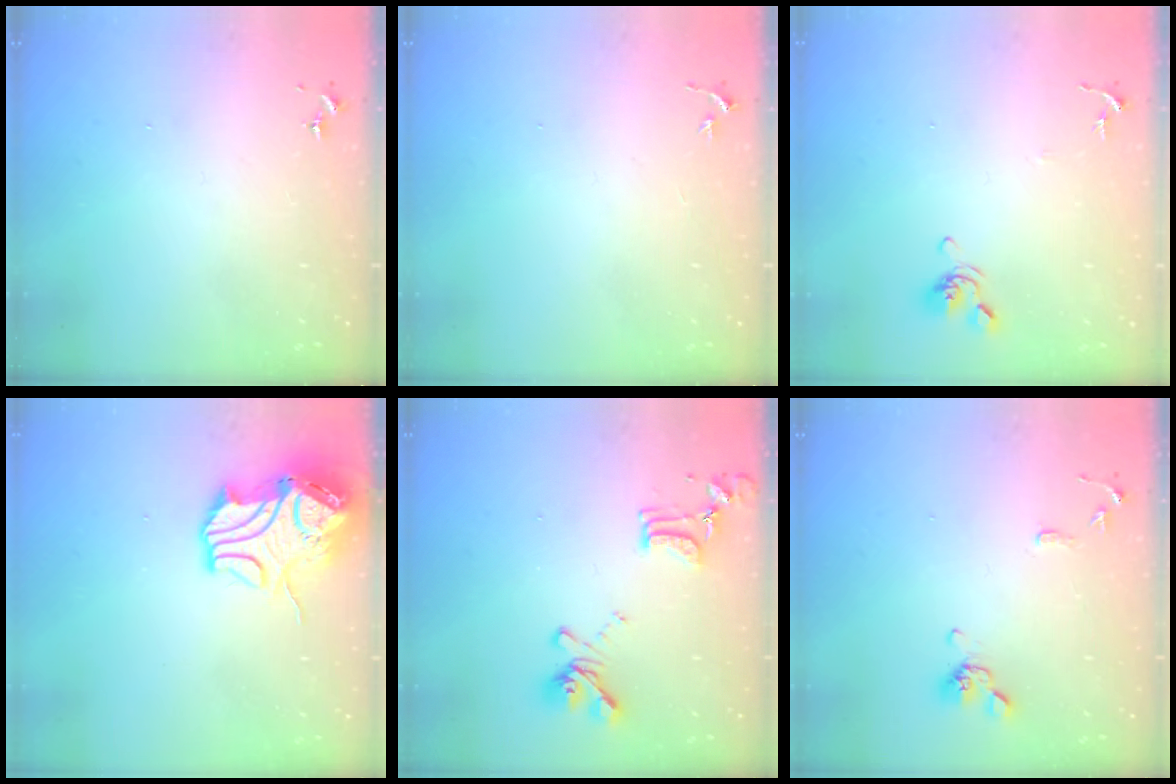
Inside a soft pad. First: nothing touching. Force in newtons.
{"total": 2.6, "press": 2.5, "slide": 0.3}
{"total": 6.8, "press": 6.7, "slide": 1.0}
{"total": 12.4, "press": 12.2, "slide": 1.9}
{"total": 14.1, "press": 14.1, "slide": 1.1}
{"total": 9.9, "press": 9.8, "slide": 1.4}